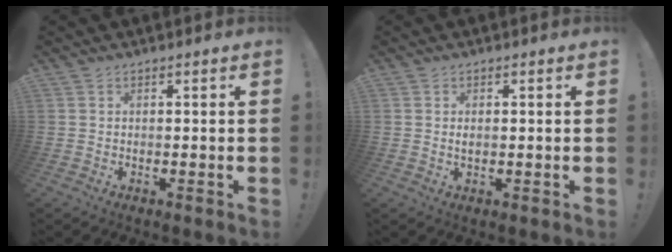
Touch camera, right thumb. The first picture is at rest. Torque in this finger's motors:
{"motor_torque": [-0.23, 0.05, -0.11, 0.10, 0.05]}